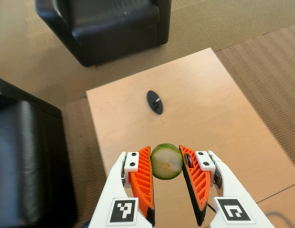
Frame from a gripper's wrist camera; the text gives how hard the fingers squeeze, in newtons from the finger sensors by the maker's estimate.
{"total": 8.3, "left": 8.0, "right": 8.5}